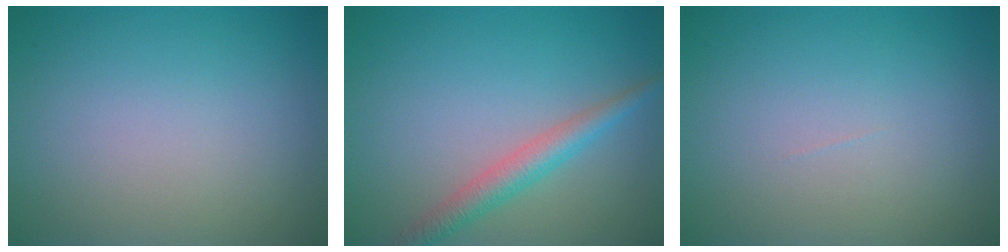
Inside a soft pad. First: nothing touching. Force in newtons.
{"total": 2.9, "press": 2.9, "slide": 0.2}
{"total": 0.0}